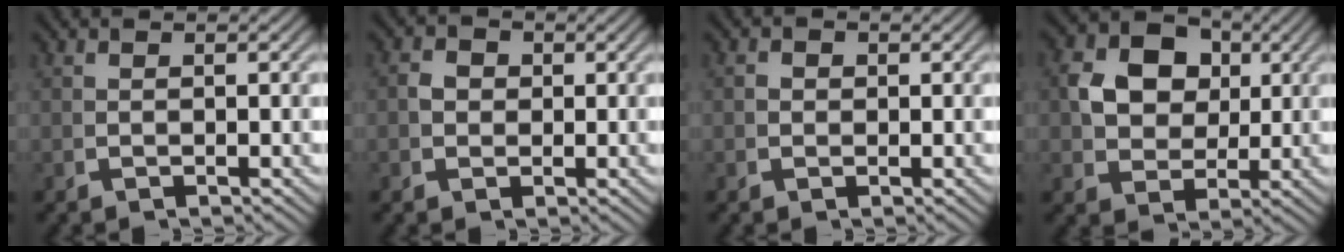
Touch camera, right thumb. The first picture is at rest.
{"total": 2.0, "force": [0.3, 1.7, 1.0], "torque": [-0.019, -0.007, 0.007]}
{"total": 1.2, "force": [0.1, 1.1, 0.4], "torque": [-0.010, -0.006, 0.003]}
{"total": 8.2, "force": [2.0, 6.5, 4.7], "torque": [-0.112, -0.022, 0.048]}